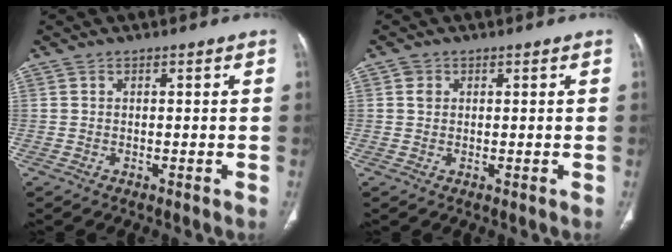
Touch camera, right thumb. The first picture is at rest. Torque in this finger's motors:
{"motor_torque": [-0.17, 0.33, -0.06, 0.91, -0.03]}